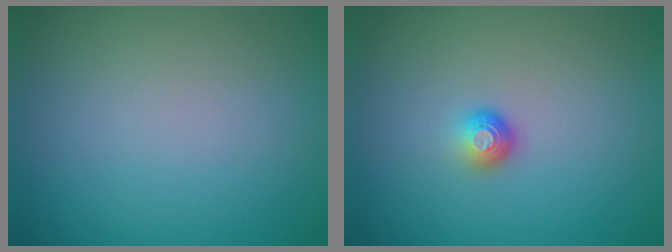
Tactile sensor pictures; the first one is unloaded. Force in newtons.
{"total": 1.5, "press": 1.0, "slide": 1.1}